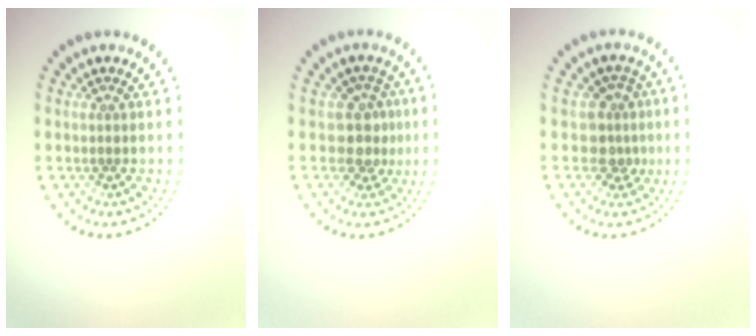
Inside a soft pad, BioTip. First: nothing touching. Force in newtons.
{"total": 2.6, "press": 2.0, "slide": 1.7}
{"total": 2.6, "press": 2.0, "slide": 1.7}